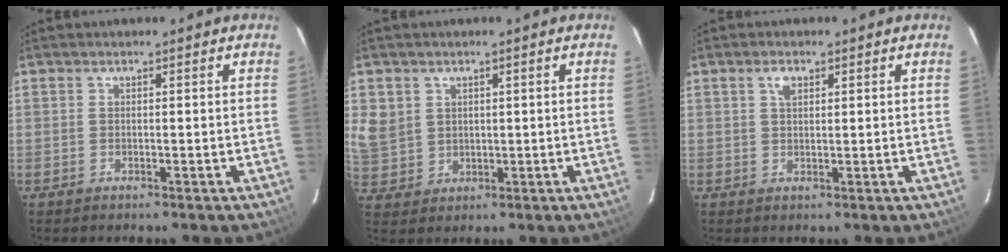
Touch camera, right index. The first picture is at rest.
{"total": 7.3, "force": [2.1, 6.6, 2.4], "torque": [-0.054, 0.007, 0.058]}
{"total": 2.2, "force": [1.0, 1.2, 1.5], "torque": [-0.028, 0.006, 0.018]}